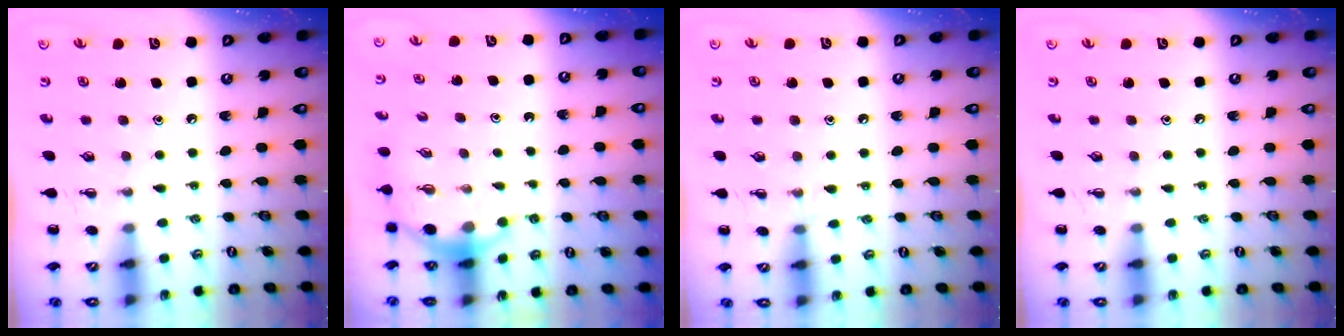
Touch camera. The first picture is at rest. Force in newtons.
{"total": 6.2, "press": 6.0, "slide": 1.2}
{"total": 5.4, "press": 5.1, "slide": 1.6}
{"total": 0.0}